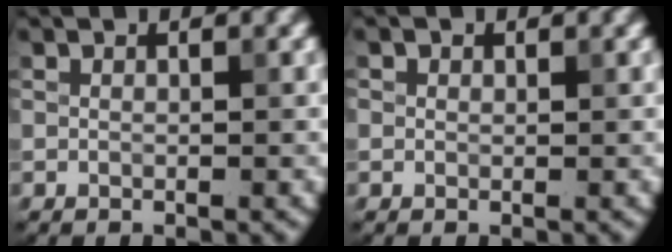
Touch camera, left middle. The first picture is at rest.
{"total": 1.1, "force": [0.6, 0.8, 0.4], "torque": [-0.006, 0.009, -0.002]}